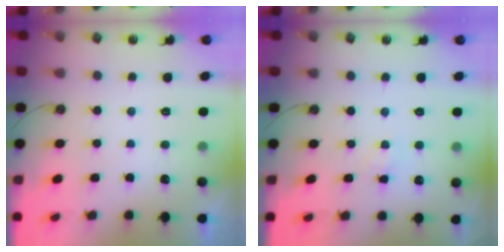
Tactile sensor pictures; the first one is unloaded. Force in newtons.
{"total": 2.5, "press": 2.4, "slide": 0.4}